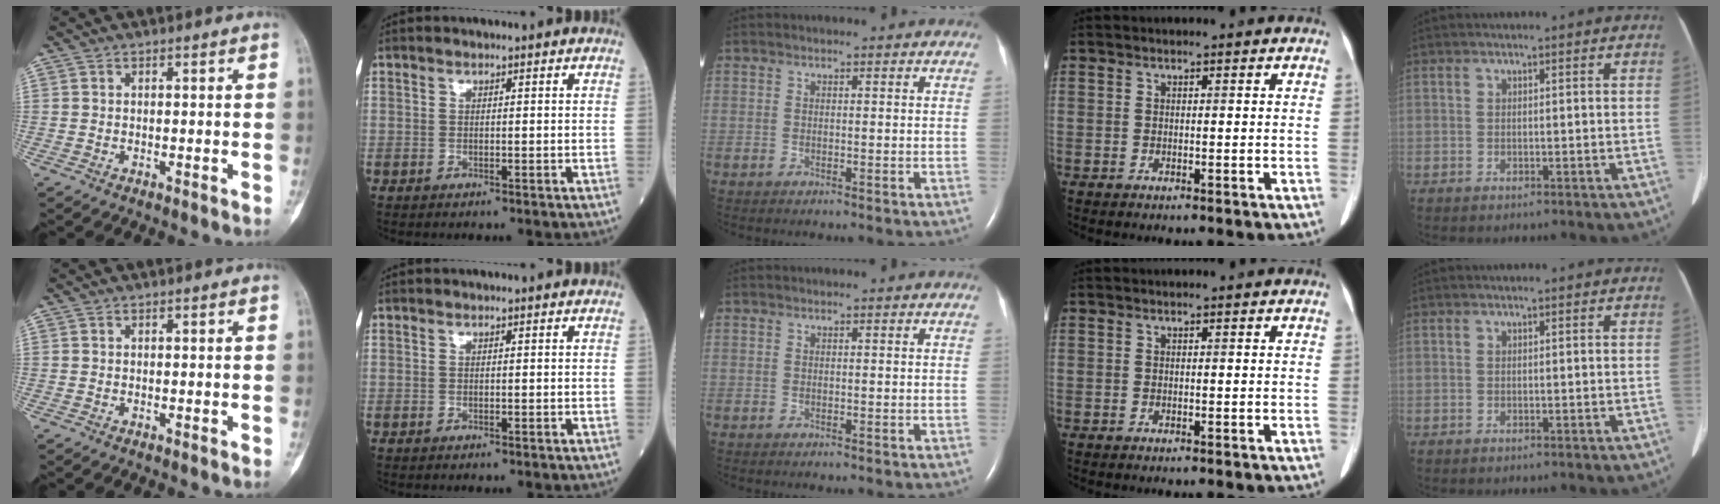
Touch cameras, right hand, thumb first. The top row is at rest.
{}